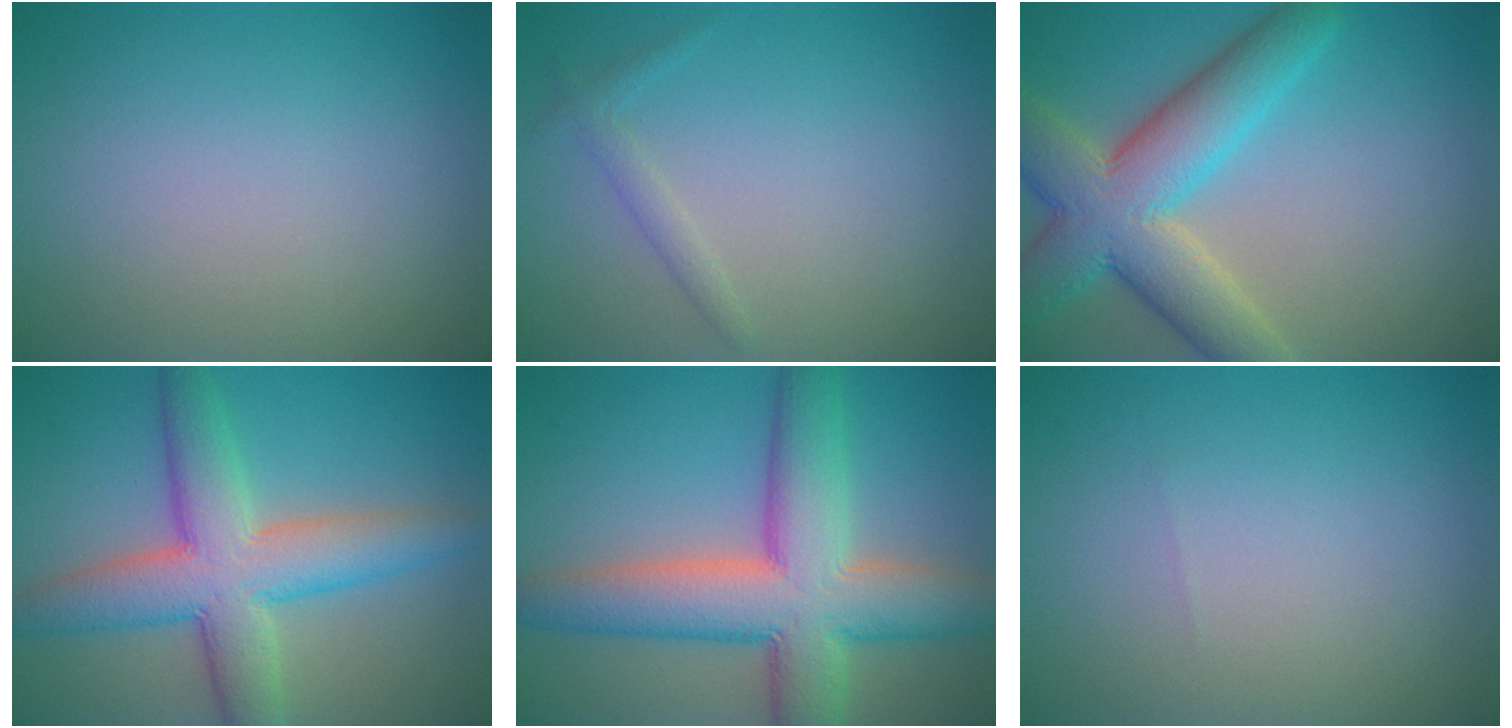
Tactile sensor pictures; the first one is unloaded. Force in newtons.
{"total": 1.3, "press": 1.3, "slide": 0.1}
{"total": 8.7, "press": 8.7, "slide": 0.5}
{"total": 8.1, "press": 8.1, "slide": 0.4}
{"total": 10.4, "press": 10.4, "slide": 0.5}
{"total": 0.0}